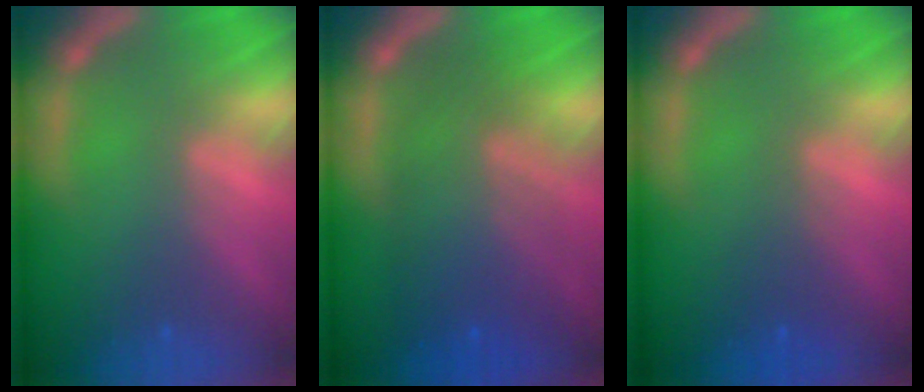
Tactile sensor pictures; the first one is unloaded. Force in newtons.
{"total": 8.5}
{"total": 2.0}